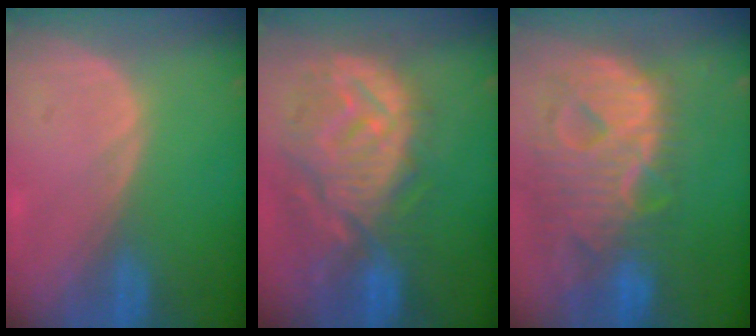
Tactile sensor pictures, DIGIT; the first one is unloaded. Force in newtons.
{"total": 12.4, "press": 11.1, "slide": 5.6}
{"total": 13.0, "press": 10.9, "slide": 7.0}